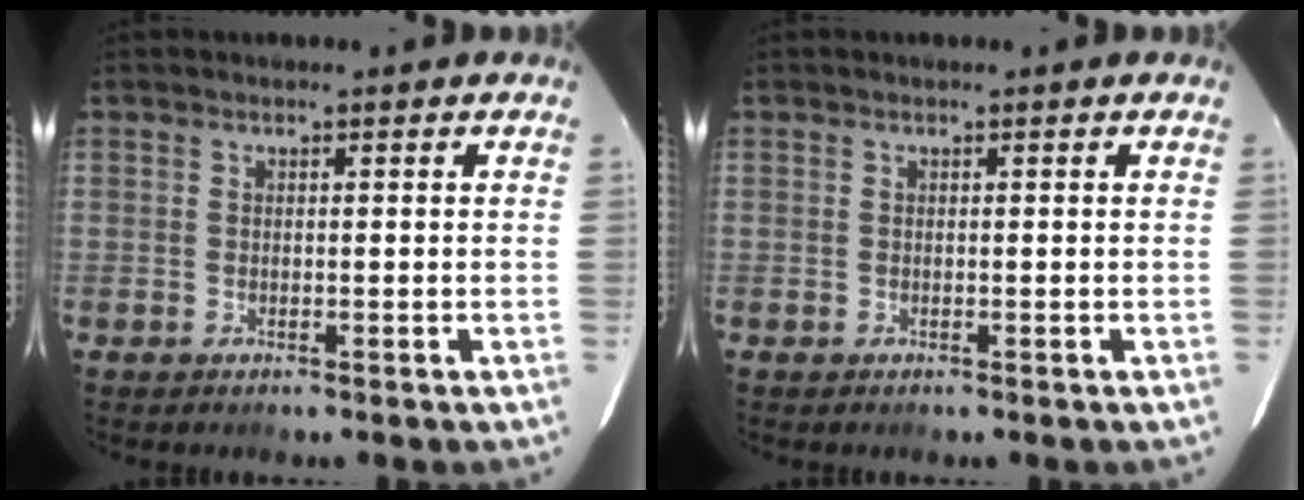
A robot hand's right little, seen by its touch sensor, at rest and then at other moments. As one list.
[{"total": 0.0}]